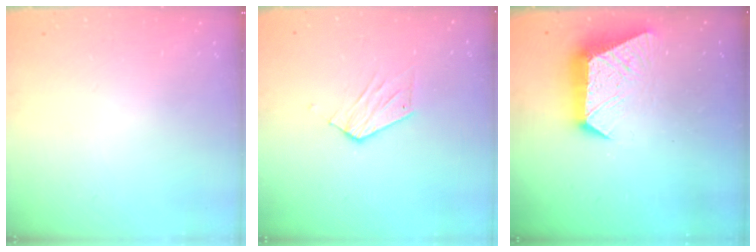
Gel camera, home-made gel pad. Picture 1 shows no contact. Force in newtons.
{"total": 6.4, "press": 6.4, "slide": 0.2}
{"total": 12.0, "press": 11.9, "slide": 1.0}